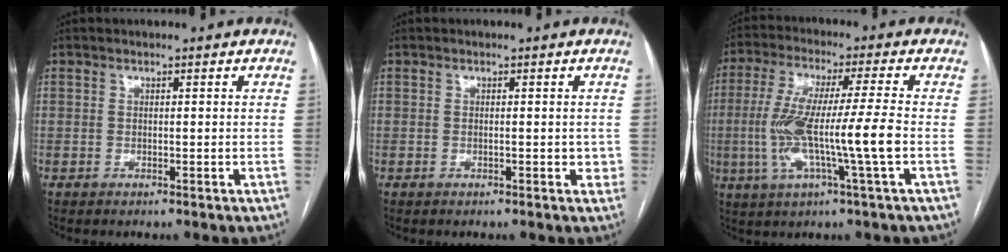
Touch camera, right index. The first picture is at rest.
{"total": 1.8, "force": [-0.1, 1.0, 1.5], "torque": [-0.015, 0.000, -0.001]}
{"total": 13.1, "force": [-2.1, -0.4, 12.9], "torque": [-0.259, -0.002, -0.043]}